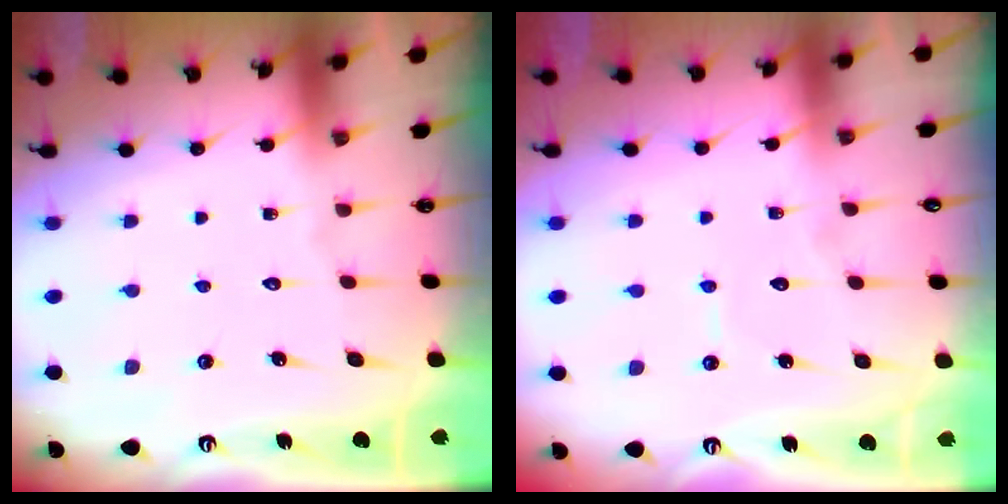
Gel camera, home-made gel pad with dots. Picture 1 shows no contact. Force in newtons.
{"total": 3.8, "press": 3.8, "slide": 0.2}